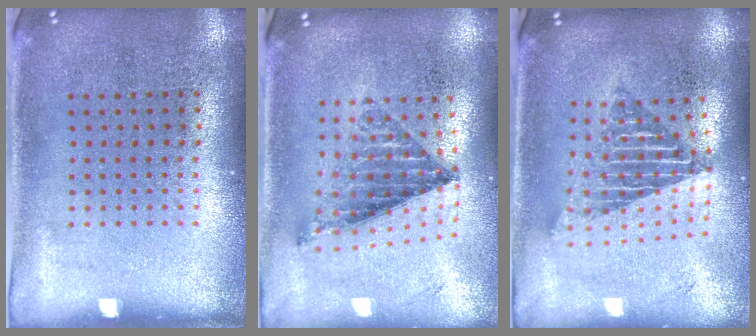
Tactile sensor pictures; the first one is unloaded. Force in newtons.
{"total": 0.8, "press": 0.8, "slide": 0.2}
{"total": 1.8, "press": 1.5, "slide": 1.1}